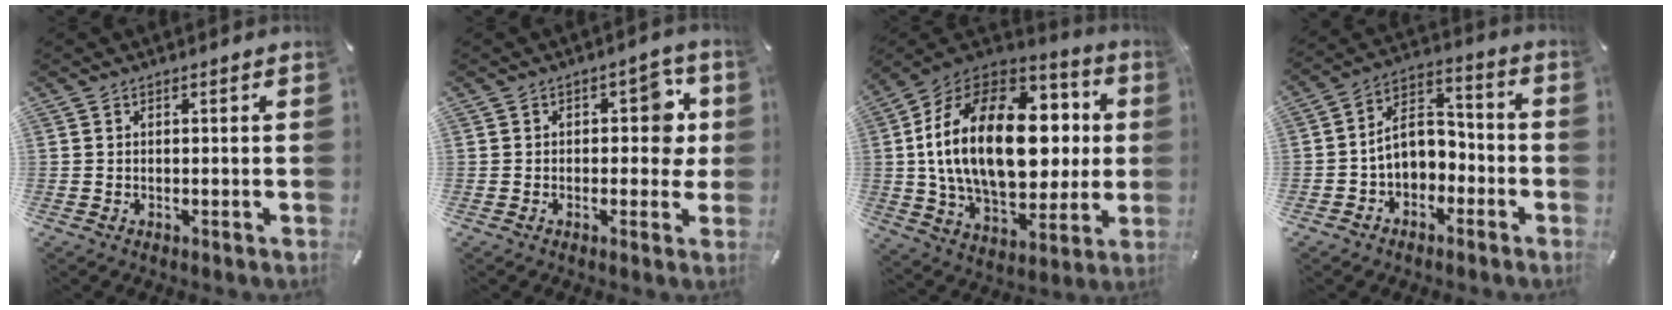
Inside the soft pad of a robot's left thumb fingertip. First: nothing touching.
{"total": 8.4, "force": [1.4, 5.2, 6.5], "torque": [-0.071, -0.003, 0.014]}
{"total": 27.9, "force": [1.9, 16.8, 22.2], "torque": [-0.434, 0.004, 0.034]}
{"total": 8.9, "force": [-1.5, 7.2, 5.1], "torque": [-0.091, 0.019, -0.025]}